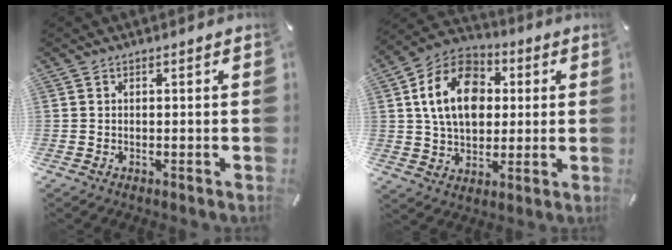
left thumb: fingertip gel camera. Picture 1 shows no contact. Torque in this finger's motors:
{"motor_torque": [0.58, 0.70, 1.76, -1.01, 0.44]}